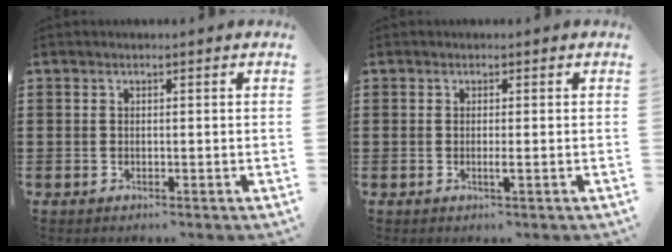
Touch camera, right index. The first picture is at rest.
{"total": 1.1, "force": [-0.2, -0.1, 1.0], "torque": [-0.019, -0.005, -0.004]}